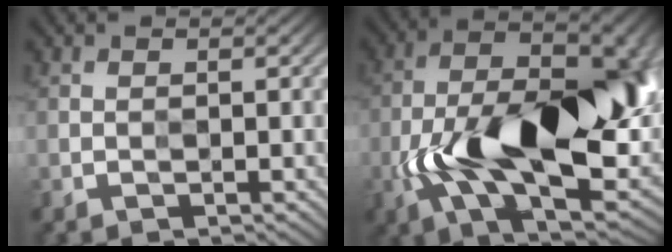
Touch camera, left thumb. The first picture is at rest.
{"total": 18.7, "force": [-3.5, 8.8, 16.2], "torque": [-0.272, -0.003, -0.053]}